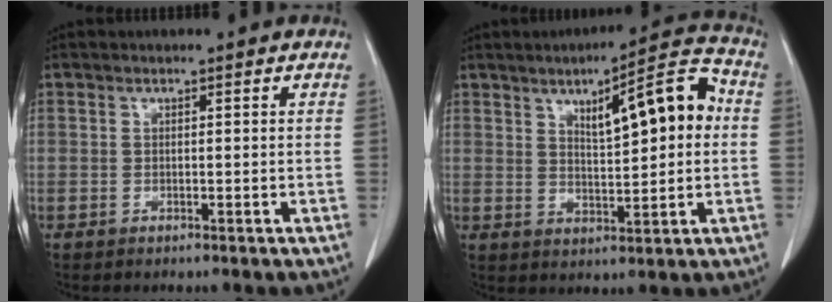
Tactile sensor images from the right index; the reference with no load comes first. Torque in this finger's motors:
{"motor_torque": [0.36, 0.16, 0.23, 0.04]}